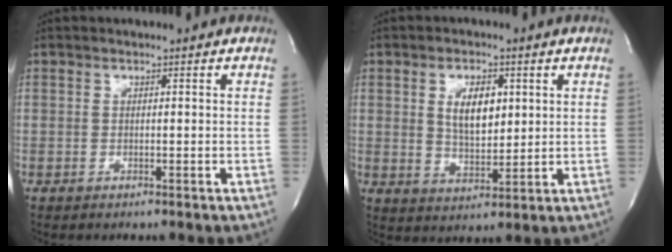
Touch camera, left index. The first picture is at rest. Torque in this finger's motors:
{"motor_torque": [1.40, 0.00, 0.43, 0.04]}